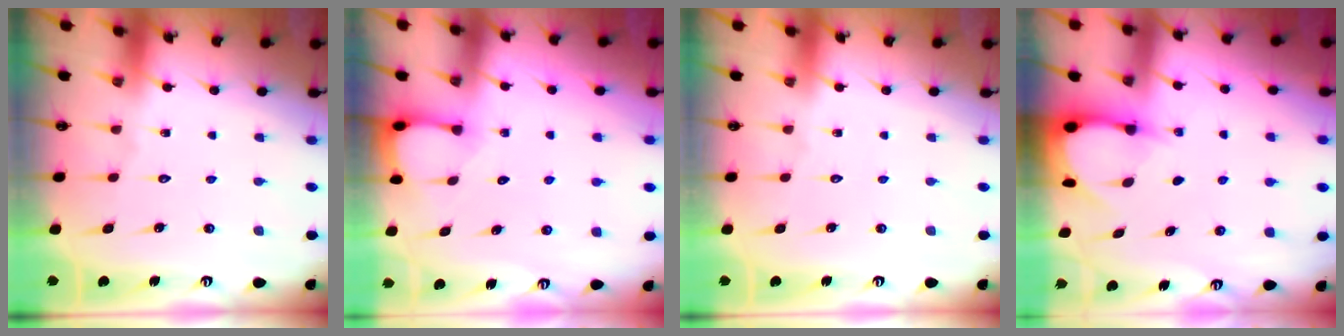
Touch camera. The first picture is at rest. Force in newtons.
{"total": 1.8, "press": 1.8, "slide": 0.1}
{"total": 0.0}
{"total": 3.3, "press": 3.3, "slide": 0.3}